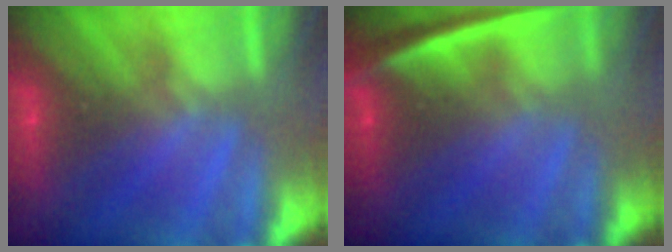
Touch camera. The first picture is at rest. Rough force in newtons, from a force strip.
{"total": 2.4}